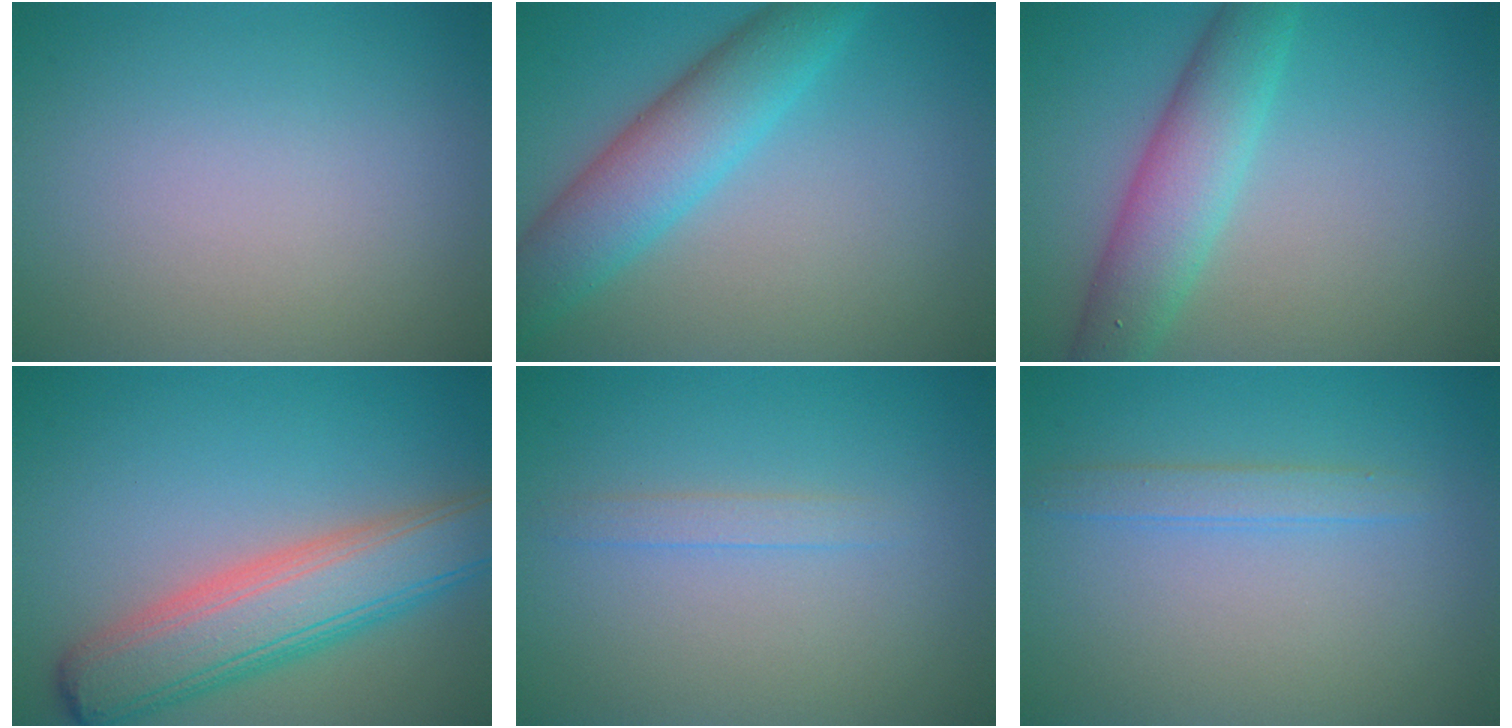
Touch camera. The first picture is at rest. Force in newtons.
{"total": 6.1, "press": 6.1, "slide": 0.1}
{"total": 5.3, "press": 5.3, "slide": 0.1}
{"total": 7.6, "press": 7.6, "slide": 0.4}
{"total": 1.1, "press": 1.1, "slide": 0.0}
{"total": 1.6, "press": 1.6, "slide": 0.0}